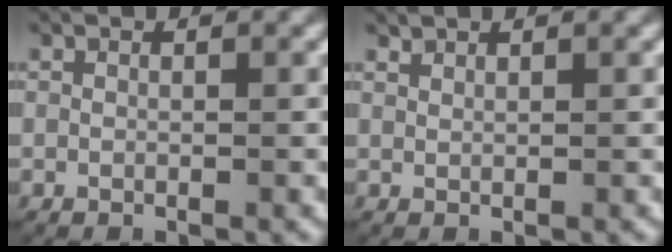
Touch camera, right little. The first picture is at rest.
{"total": 0.9, "force": [0.9, 0.0, 0.1], "torque": [-0.001, 0.001, 0.021]}